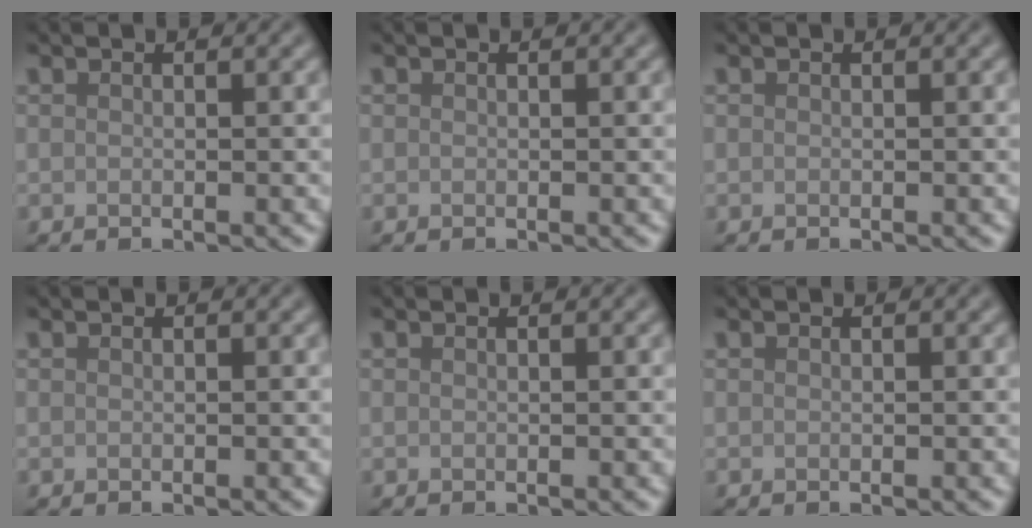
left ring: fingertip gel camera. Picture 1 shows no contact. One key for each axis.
{"total": 0.0}
{"total": 0.0}
{"total": 0.0}
{"total": 0.0}
{"total": 0.0}